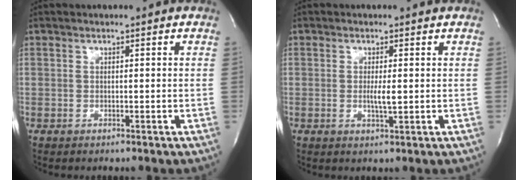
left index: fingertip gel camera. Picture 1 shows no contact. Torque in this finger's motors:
{"motor_torque": [0.35, -0.01, 0.05, 0.02]}